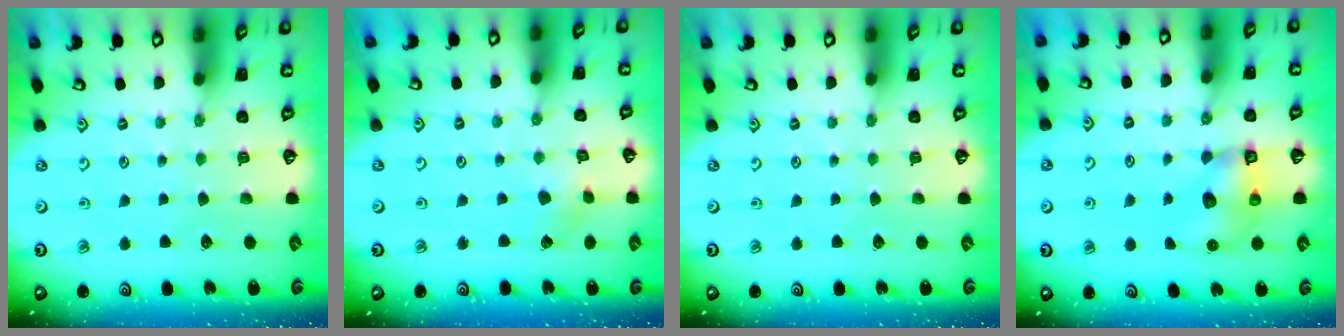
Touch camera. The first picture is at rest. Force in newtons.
{"total": 2.9, "press": 2.9, "slide": 0.4}
{"total": 0.0}
{"total": 7.6, "press": 7.6, "slide": 0.8}